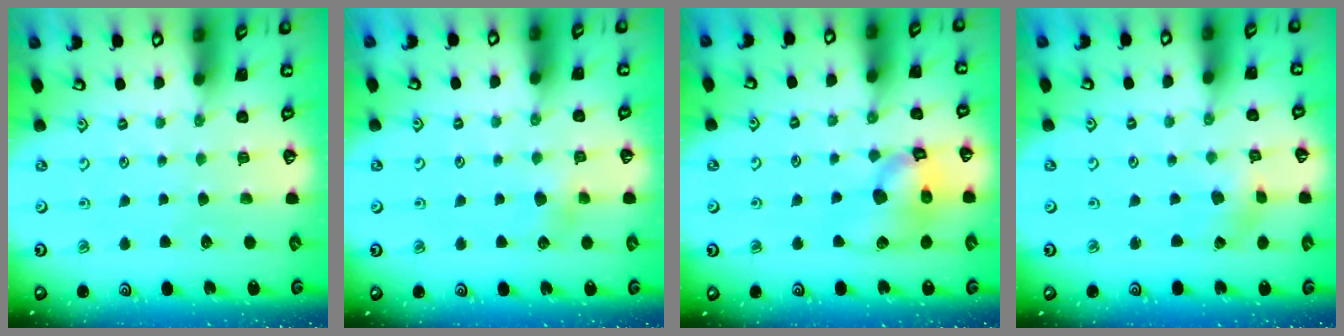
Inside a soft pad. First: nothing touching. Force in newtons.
{"total": 4.5, "press": 4.5, "slide": 0.5}
{"total": 12.5, "press": 12.4, "slide": 1.7}
{"total": 1.0, "press": 1.0, "slide": 0.1}